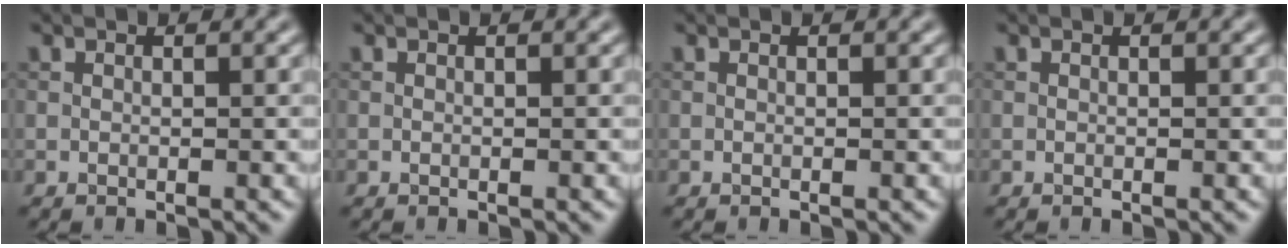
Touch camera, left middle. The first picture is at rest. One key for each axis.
{"total": 0.0}
{"total": 0.0}
{"total": 0.0}